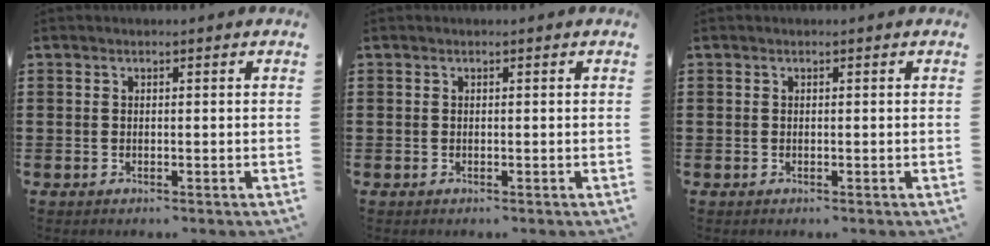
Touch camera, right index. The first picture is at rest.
{"total": 0.0}
{"total": 0.0}